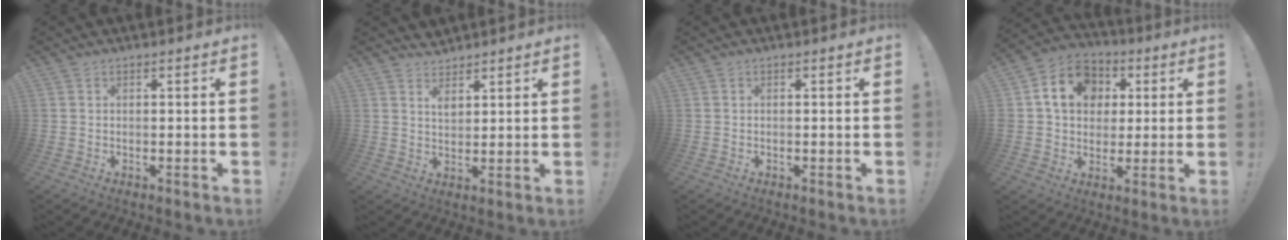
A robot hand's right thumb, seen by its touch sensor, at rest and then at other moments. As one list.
[{"total": 3.8, "force": [2.7, 2.2, 1.2], "torque": [-0.012, -0.020, 0.048]}, {"total": 0.0}, {"total": 14.2, "force": [3.6, 11.7, 7.2], "torque": [-0.102, 0.003, 0.074]}]